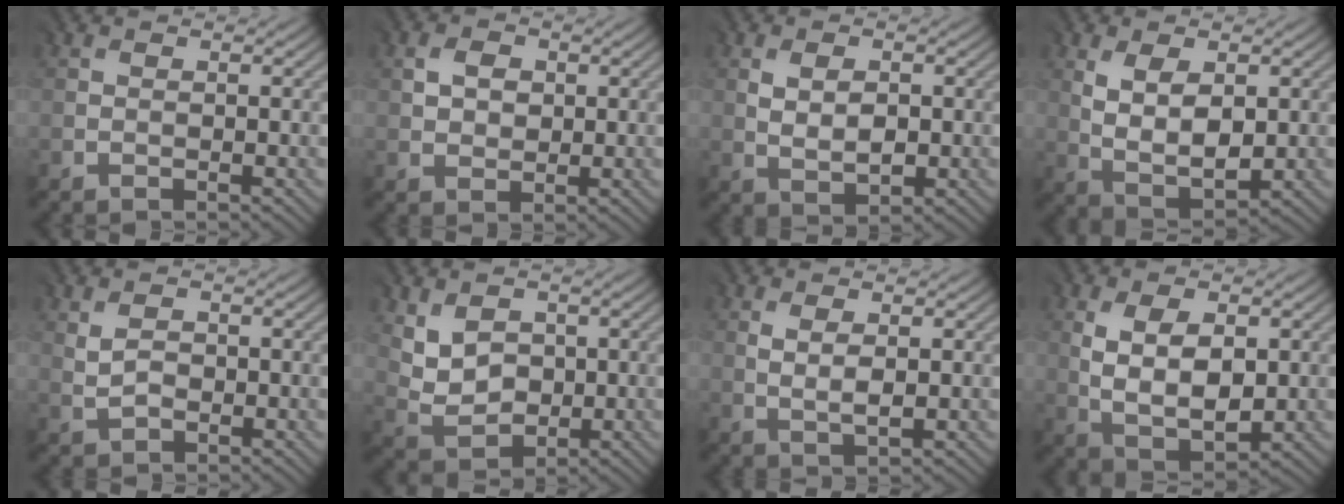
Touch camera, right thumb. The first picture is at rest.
{"total": 3.0, "force": [1.1, 2.4, 1.4], "torque": [-0.028, 0.001, 0.018]}
{"total": 3.2, "force": [0.5, 1.9, 2.5], "torque": [-0.046, -0.003, 0.014]}
{"total": 6.3, "force": [1.7, 3.4, 5.1], "torque": [-0.106, -0.006, 0.036]}
{"total": 0.8, "force": [0.1, 0.7, 0.4], "torque": [-0.011, -0.002, 0.004]}
{"total": 5.3, "force": [1.7, 4.0, 3.0], "torque": [-0.072, -0.011, 0.040]}
{"total": 2.2, "force": [0.7, 0.7, 2.0], "torque": [-0.044, -0.004, 0.019]}
{"total": 7.7, "force": [1.2, 4.4, 6.1], "torque": [-0.132, -0.005, 0.028]}